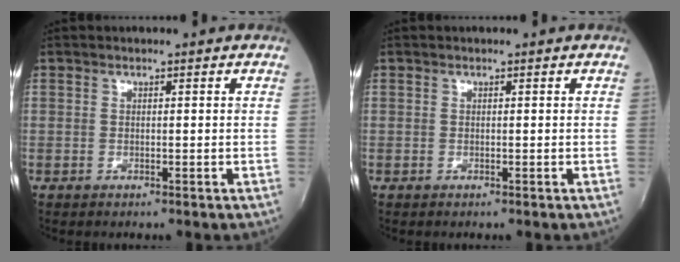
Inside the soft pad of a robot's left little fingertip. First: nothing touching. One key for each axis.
{"total": 0.0}